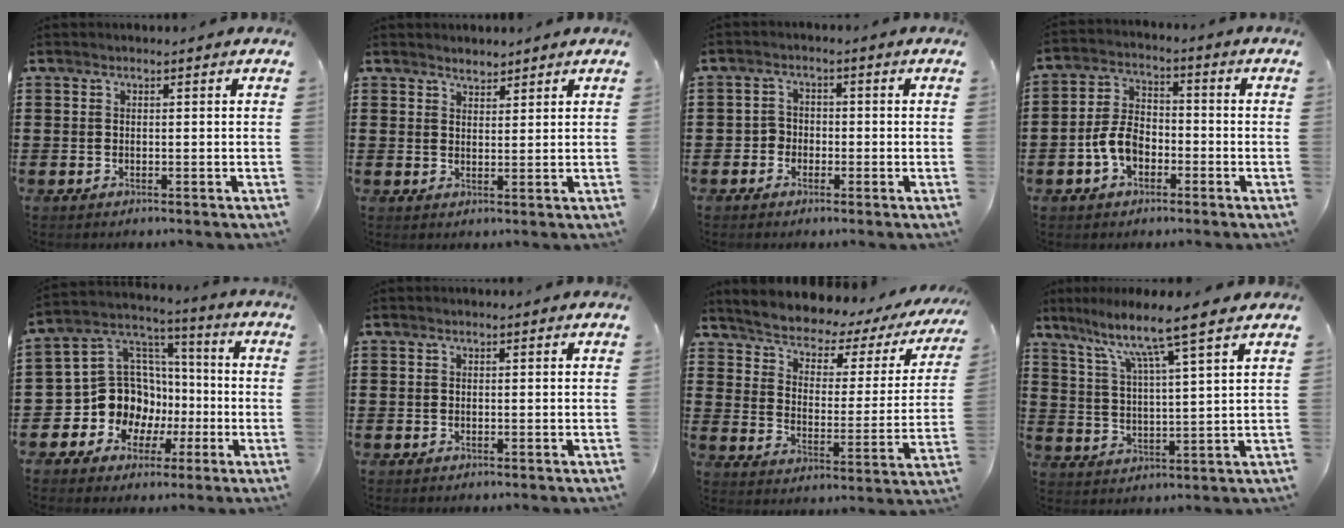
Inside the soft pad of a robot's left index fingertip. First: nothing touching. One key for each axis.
{"total": 2.0, "fx": 1.9, "fy": 0.5, "fz": -0.1, "tx": -0.002, "ty": 0.003, "tz": 0.037}
{"total": 2.3, "fx": -1.2, "fy": 1.9, "fz": 0.3, "tx": -0.016, "ty": 0.006, "tz": -0.029}
{"total": 6.2, "fx": -2.5, "fy": 4.0, "fz": 4.1, "tx": -0.099, "ty": 0.007, "tz": -0.053}
{"total": 12.7, "fx": -3.2, "fy": 11.5, "fz": 4.4, "tx": -0.129, "ty": -0.005, "tz": -0.050}
{"total": 0.0}
{"total": 3.7, "fx": 3.4, "fy": 0.8, "fz": 1.1, "tx": -0.044, "ty": -0.038, "tz": 0.049}
{"total": 7.9, "fx": 6.1, "fy": -0.7, "fz": 4.9, "tx": -0.116, "ty": -0.037, "tz": 0.098}